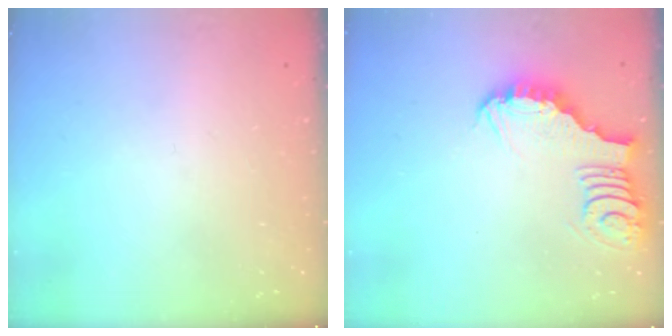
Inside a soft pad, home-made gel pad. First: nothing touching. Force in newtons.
{"total": 3.9, "press": 3.9, "slide": 0.3}